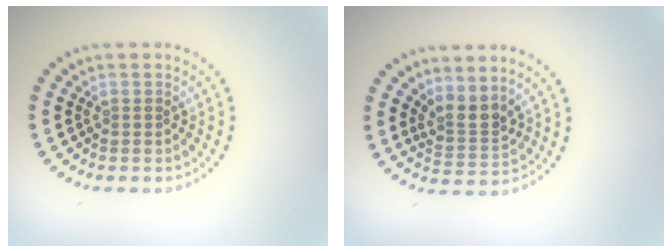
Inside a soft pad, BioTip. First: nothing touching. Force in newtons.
{"total": 2.5, "press": 1.9, "slide": 1.7}